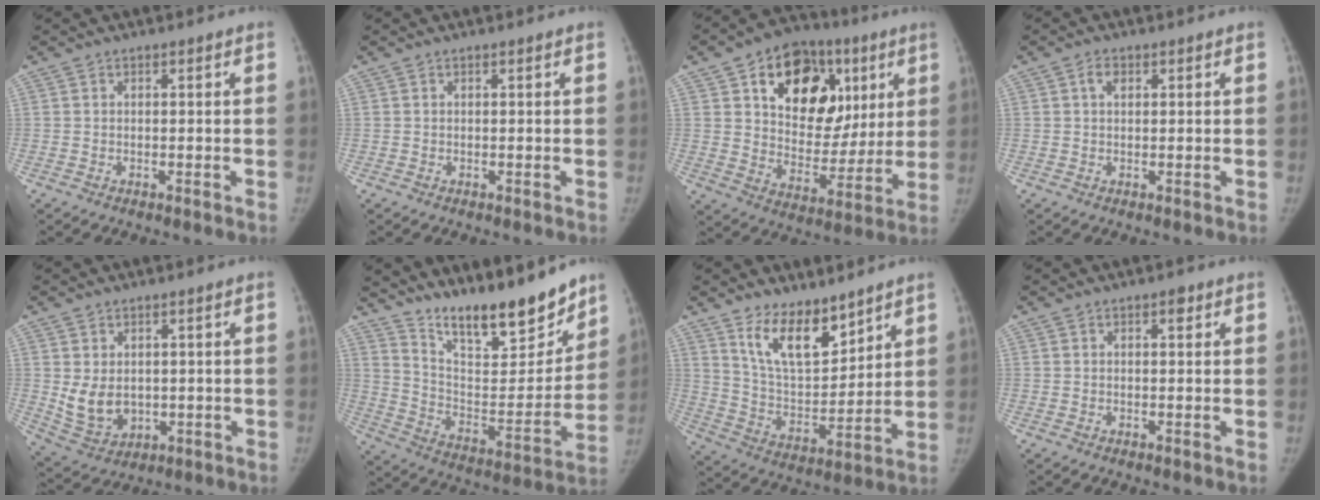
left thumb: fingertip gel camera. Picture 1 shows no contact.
{"total": 0.0}
{"total": 22.9, "force": [8.4, 15.5, 14.5], "torque": [-0.158, -0.007, 0.132]}
{"total": 2.0, "force": [0.8, 1.3, 1.3], "torque": [-0.021, 0.003, 0.011]}
{"total": 7.4, "force": [0.5, 5.5, 4.9], "torque": [-0.073, -0.018, 0.033]}
{"total": 21.7, "force": [17.4, 6.1, 11.5], "torque": [-0.137, -0.107, 0.286]}
{"total": 12.7, "force": [9.1, 5.5, 6.9], "torque": [-0.086, -0.072, 0.180]}
{"total": 1.4, "force": [0.7, 0.6, 1.0], "torque": [-0.010, 0.000, 0.007]}